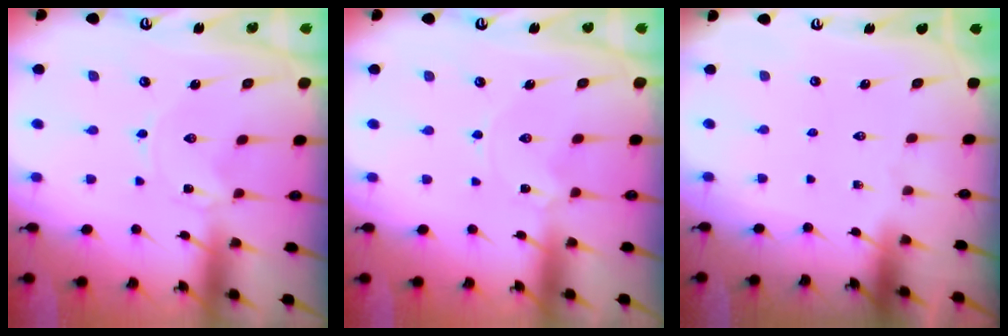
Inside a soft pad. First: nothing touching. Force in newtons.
{"total": 1.4, "press": 1.4, "slide": 0.2}
{"total": 0.0}